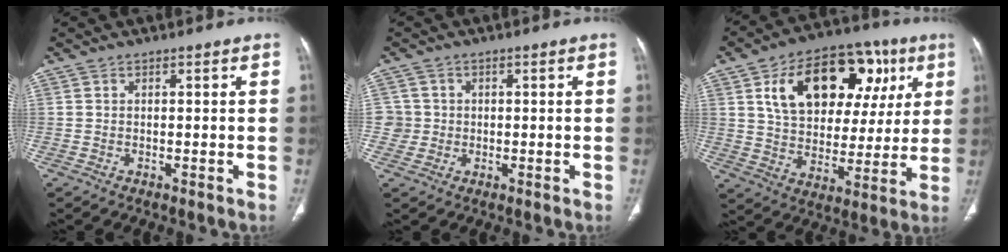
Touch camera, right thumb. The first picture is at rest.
{"total": 3.2, "force": [0.0, 3.2, -0.1], "torque": [0.026, 0.008, -0.001]}
{"total": 23.8, "force": [8.9, 14.6, 16.5], "torque": [-0.209, 0.012, 0.141]}